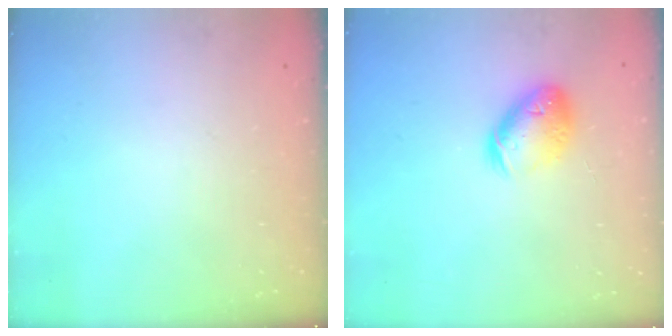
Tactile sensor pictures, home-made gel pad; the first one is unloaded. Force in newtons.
{"total": 12.4, "press": 12.3, "slide": 1.6}